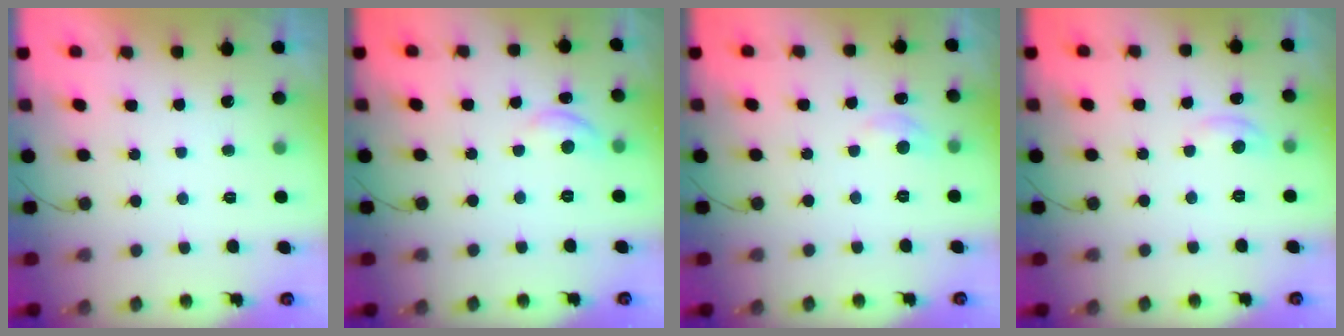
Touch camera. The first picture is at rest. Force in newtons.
{"total": 6.2, "press": 6.2, "slide": 0.6}
{"total": 6.8, "press": 6.7, "slide": 1.0}
{"total": 3.1, "press": 3.1, "slide": 0.2}